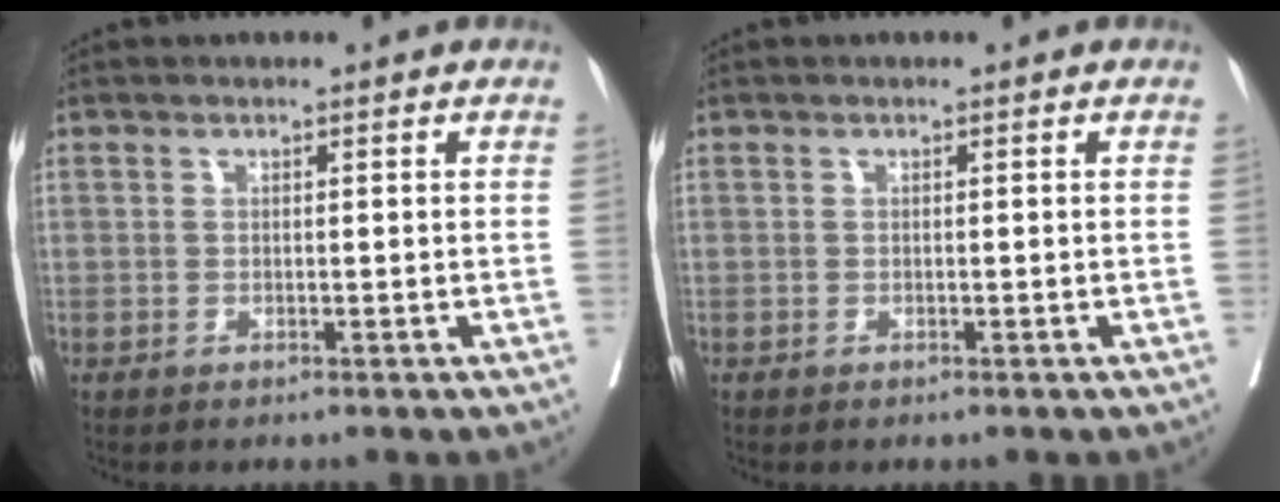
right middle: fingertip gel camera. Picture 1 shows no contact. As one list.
[{"total": 0.6, "force": [0.6, -0.1, -0.1], "torque": [0.000, 0.002, 0.010]}]